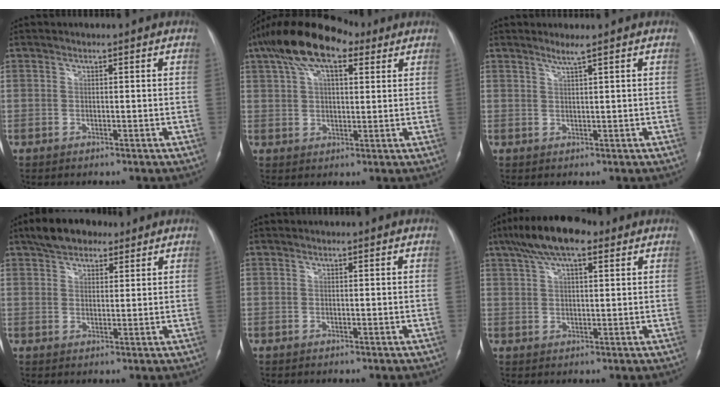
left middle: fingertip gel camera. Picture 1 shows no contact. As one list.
[{"total": 13.3, "force": [8.3, 5.1, 9.0], "torque": [-0.178, 0.048, 0.151]}, {"total": 1.6, "force": [1.2, -0.6, 1.0], "torque": [-0.027, -0.005, 0.026]}, {"total": 7.5, "force": [5.5, 3.5, 3.7], "torque": [-0.065, 0.019, 0.095]}, {"total": 0.0}, {"total": 10.4, "force": [6.7, 3.0, 7.4], "torque": [-0.140, 0.028, 0.115]}]